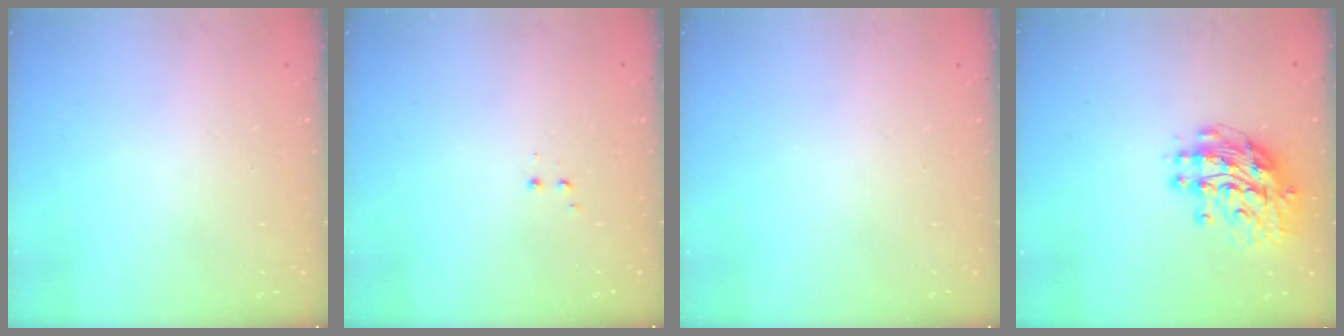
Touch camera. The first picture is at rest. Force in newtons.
{"total": 1.2, "press": 1.1, "slide": 0.5}
{"total": 0.0}
{"total": 12.2, "press": 12.1, "slide": 1.1}